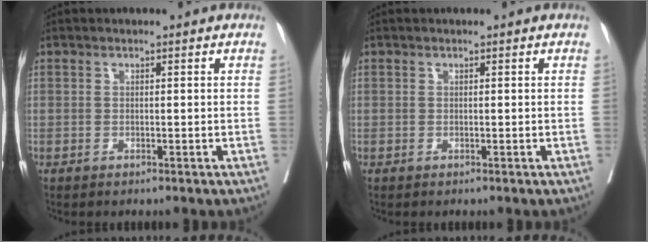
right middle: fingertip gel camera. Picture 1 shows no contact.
{"total": 0.0}